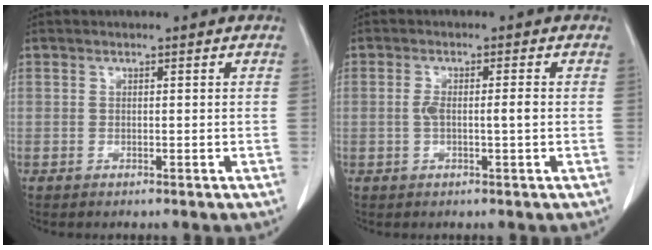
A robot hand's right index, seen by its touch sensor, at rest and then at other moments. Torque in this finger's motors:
{"motor_torque": [0.25, 0.25, 0.08, 0.03]}